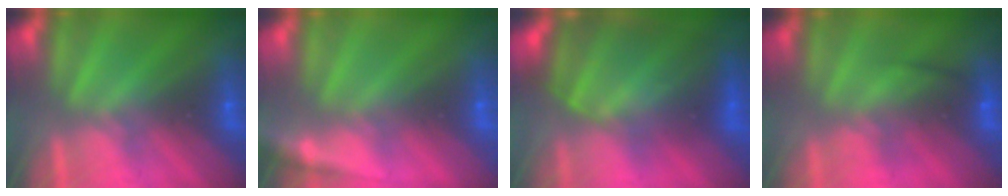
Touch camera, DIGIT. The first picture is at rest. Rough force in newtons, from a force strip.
{"total": 1.4}
{"total": 7.8}
{"total": 2.4}